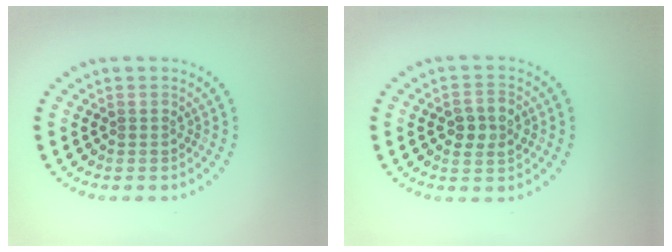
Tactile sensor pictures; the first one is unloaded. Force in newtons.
{"total": 2.8, "press": 2.8, "slide": 0.1}